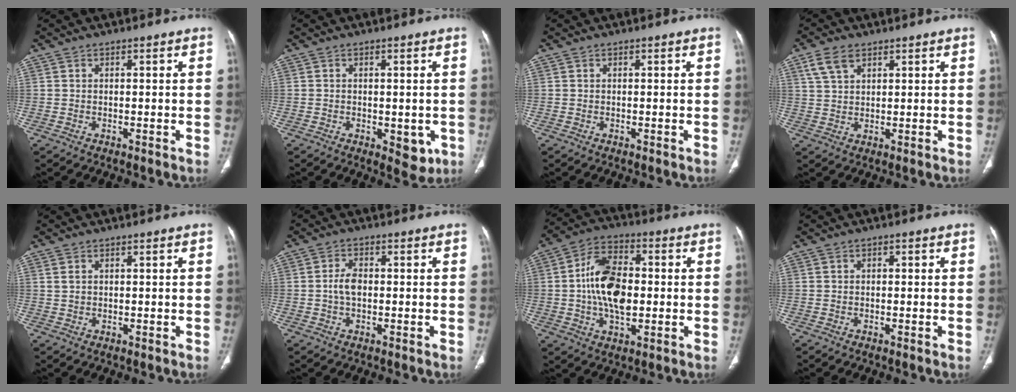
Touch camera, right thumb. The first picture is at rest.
{"total": 4.9, "force": [-1.3, 2.6, 3.9], "torque": [-0.027, -0.006, -0.008]}
{"total": 0.0}
{"total": 5.1, "force": [2.9, 2.9, 3.1], "torque": [-0.056, -0.003, 0.063]}
{"total": 1.2, "force": [0.6, 0.8, 0.7], "torque": [-0.016, 0.002, 0.017]}
{"total": 3.5, "force": [-0.2, 2.1, 2.8], "torque": [-0.055, 0.008, -0.009]}
{"total": 13.9, "force": [-0.1, 8.2, 11.2], "torque": [-0.190, 0.017, -0.004]}
{"total": 0.6, "force": [0.1, 0.4, 0.4], "torque": [-0.004, 0.002, -0.001]}